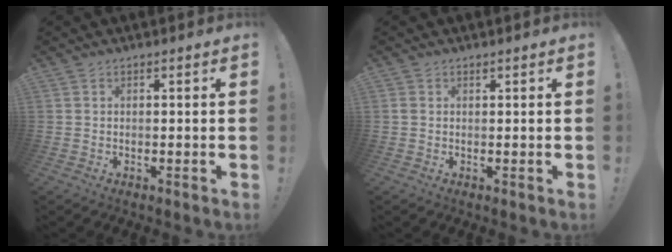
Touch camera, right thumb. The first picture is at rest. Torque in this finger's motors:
{"motor_torque": [0.00, -0.01, 0.10, -0.08, 0.00]}